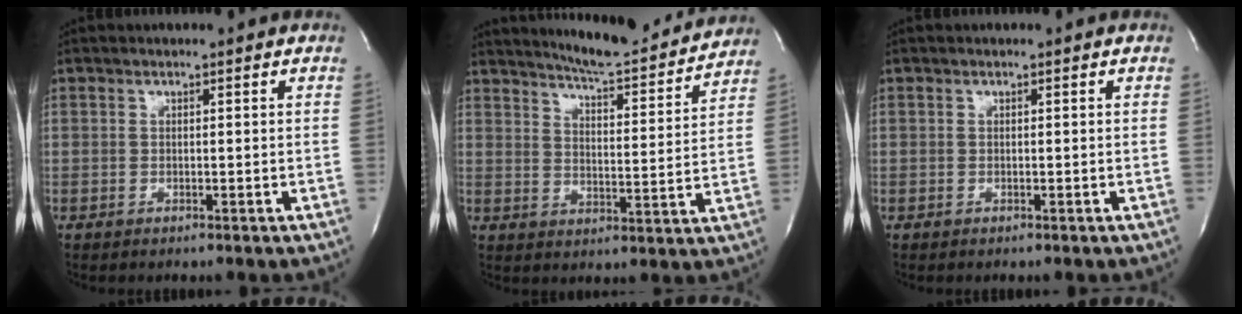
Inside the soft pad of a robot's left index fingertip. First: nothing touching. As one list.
[{"total": 14.7, "force": [13.9, 1.3, 4.6], "torque": [-0.071, -0.022, 0.187]}, {"total": 0.0}]